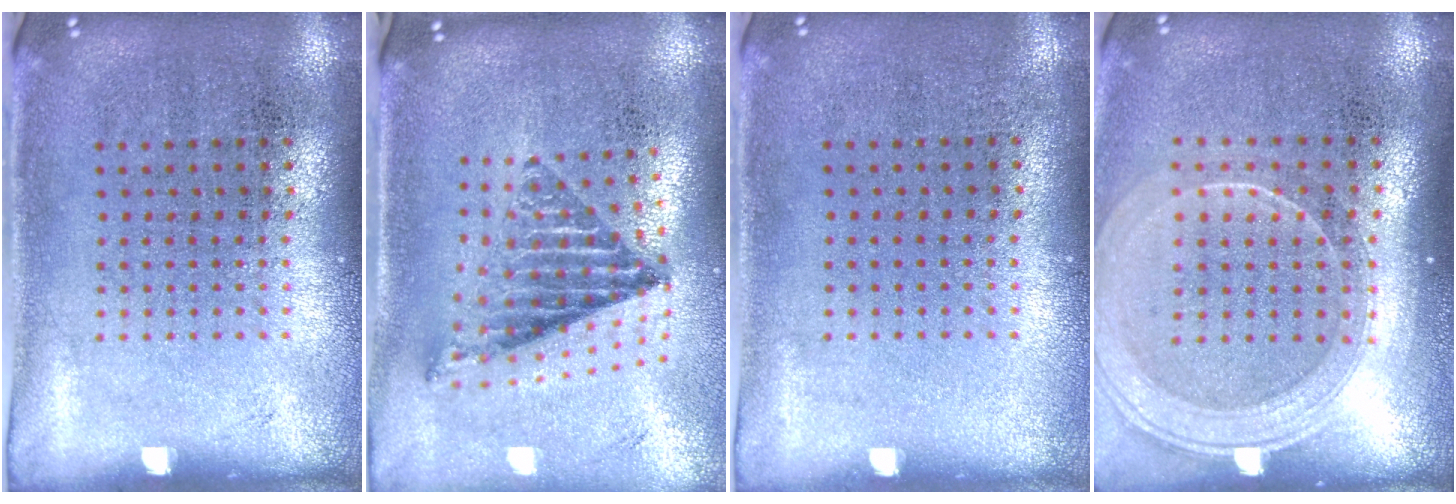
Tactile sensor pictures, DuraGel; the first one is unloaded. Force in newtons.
{"total": 1.3, "press": 1.1, "slide": 0.7}
{"total": 0.0}
{"total": 1.9, "press": 1.7, "slide": 0.9}